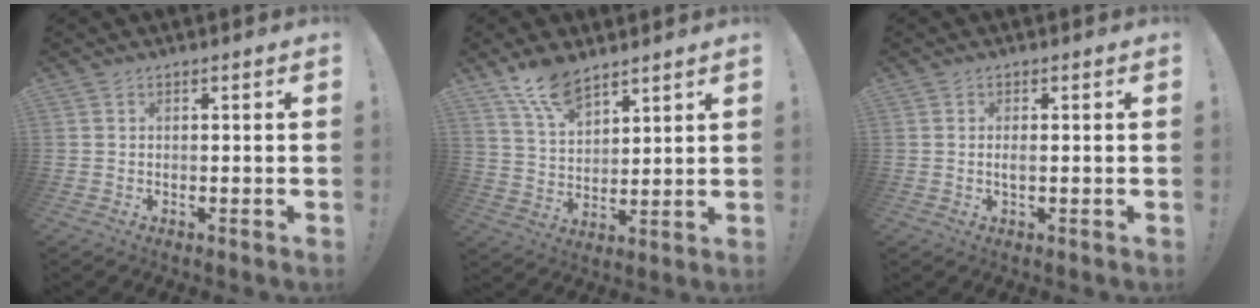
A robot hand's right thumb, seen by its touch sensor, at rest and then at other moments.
{"total": 10.2, "force": [7.9, 4.4, 4.7], "torque": [-0.095, -0.043, 0.152]}
{"total": 1.5, "force": [-0.3, 0.3, 1.5], "torque": [-0.026, 0.000, -0.007]}